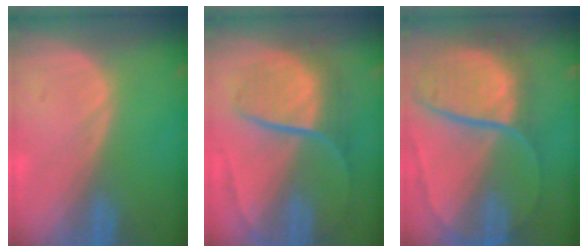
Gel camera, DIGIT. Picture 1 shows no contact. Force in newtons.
{"total": 9.2, "press": 7.6, "slide": 5.1}
{"total": 10.9, "press": 9.0, "slide": 6.1}